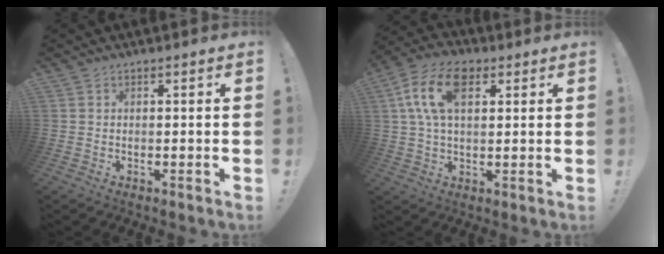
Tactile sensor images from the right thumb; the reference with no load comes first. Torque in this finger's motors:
{"motor_torque": [0.02, 0.73, 0.78, 0.86, 0.43]}